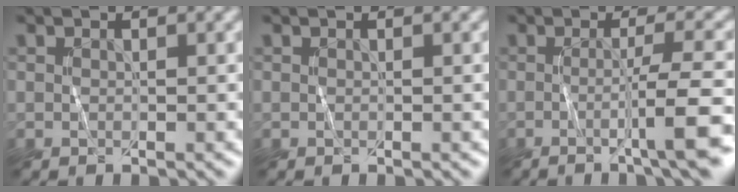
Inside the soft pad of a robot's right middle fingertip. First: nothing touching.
{"total": 0.0}
{"total": 5.8, "force": [-1.5, 0.8, 5.6], "torque": [-0.084, -0.003, -0.025]}